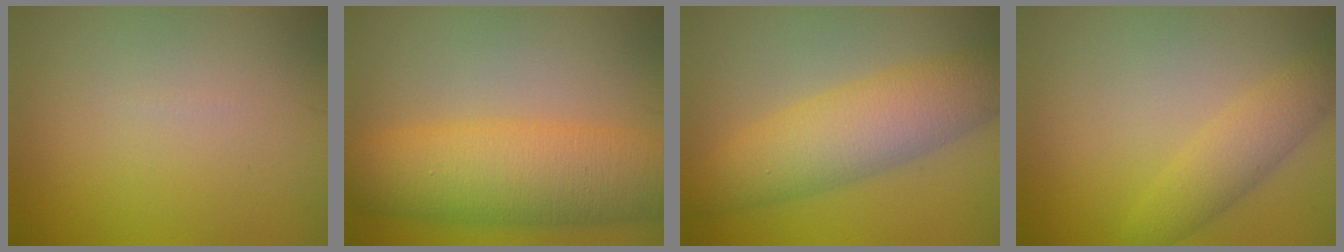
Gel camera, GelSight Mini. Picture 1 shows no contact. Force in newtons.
{"total": 8.8, "press": 8.8, "slide": 0.2}
{"total": 6.5, "press": 6.5, "slide": 0.0}
{"total": 3.0, "press": 3.0, "slide": 0.1}